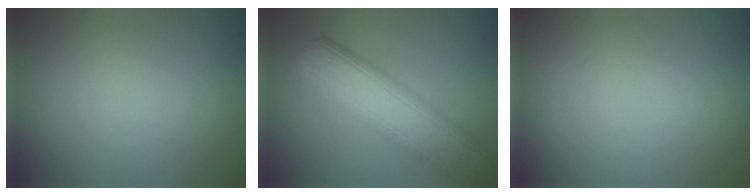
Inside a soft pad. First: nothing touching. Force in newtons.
{"total": 9.9, "press": 9.9, "slide": 0.5}
{"total": 0.0}